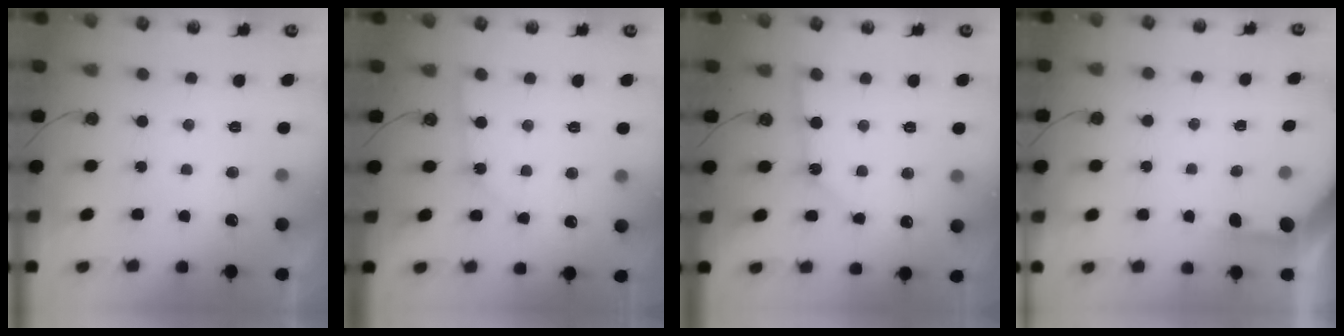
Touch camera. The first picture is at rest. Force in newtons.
{"total": 3.2, "press": 3.2, "slide": 0.5}
{"total": 2.2, "press": 2.2, "slide": 0.3}
{"total": 2.4, "press": 2.4, "slide": 0.4}